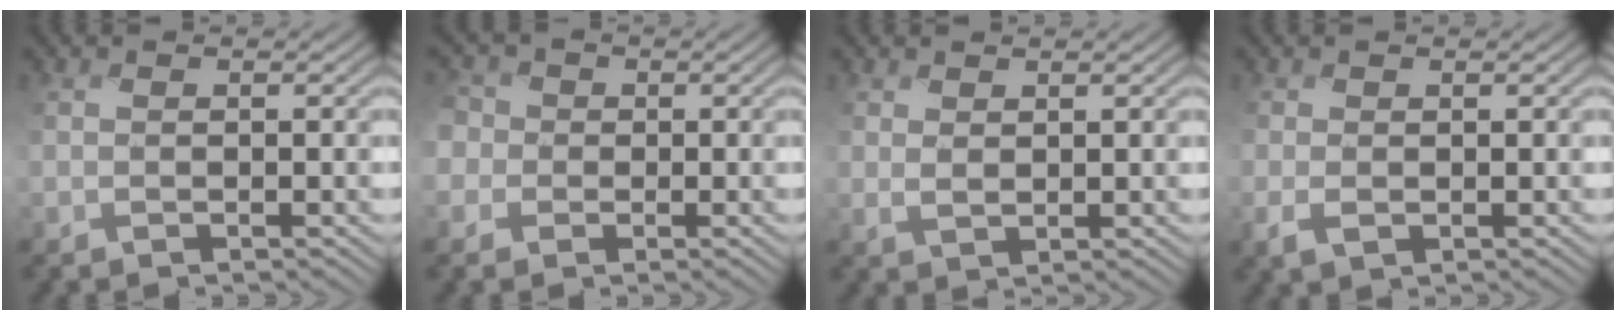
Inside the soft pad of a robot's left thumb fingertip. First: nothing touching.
{"total": 5.0, "force": [0.0, 4.6, 1.8], "torque": [-0.065, 0.013, -0.025]}
{"total": 1.7, "force": [1.1, 0.9, 0.9], "torque": [-0.023, -0.004, 0.024]}
{"total": 2.2, "force": [-0.3, 1.6, 1.5], "torque": [-0.045, -0.005, -0.007]}